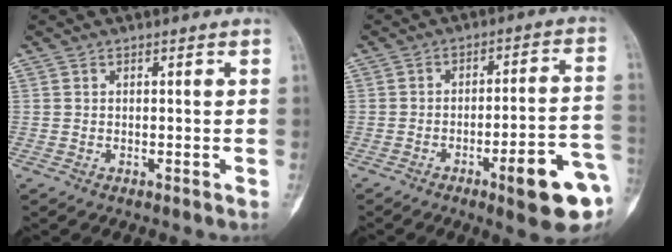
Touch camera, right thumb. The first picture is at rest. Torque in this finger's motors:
{"motor_torque": [2.04, 1.11, 1.13, -0.52, 0.26]}